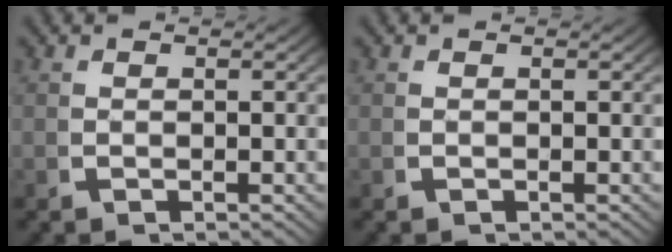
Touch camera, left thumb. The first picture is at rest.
{"total": 0.0}